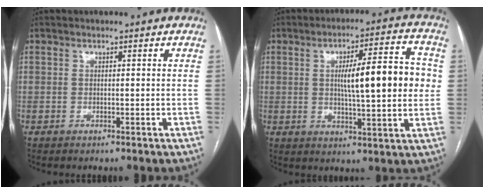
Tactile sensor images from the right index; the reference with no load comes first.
{"total": 13.3, "force": [1.3, 2.2, 13.1], "torque": [-0.193, 0.023, 0.019]}